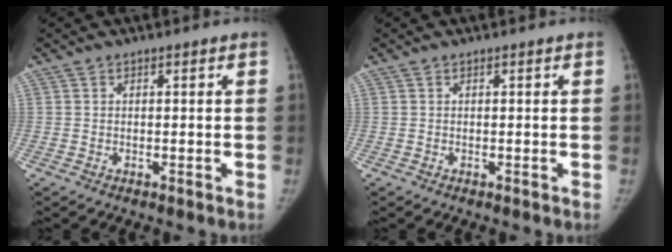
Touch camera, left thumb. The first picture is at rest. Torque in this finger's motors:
{"motor_torque": [0.00, 0.00, 0.01, -0.01, -0.02]}